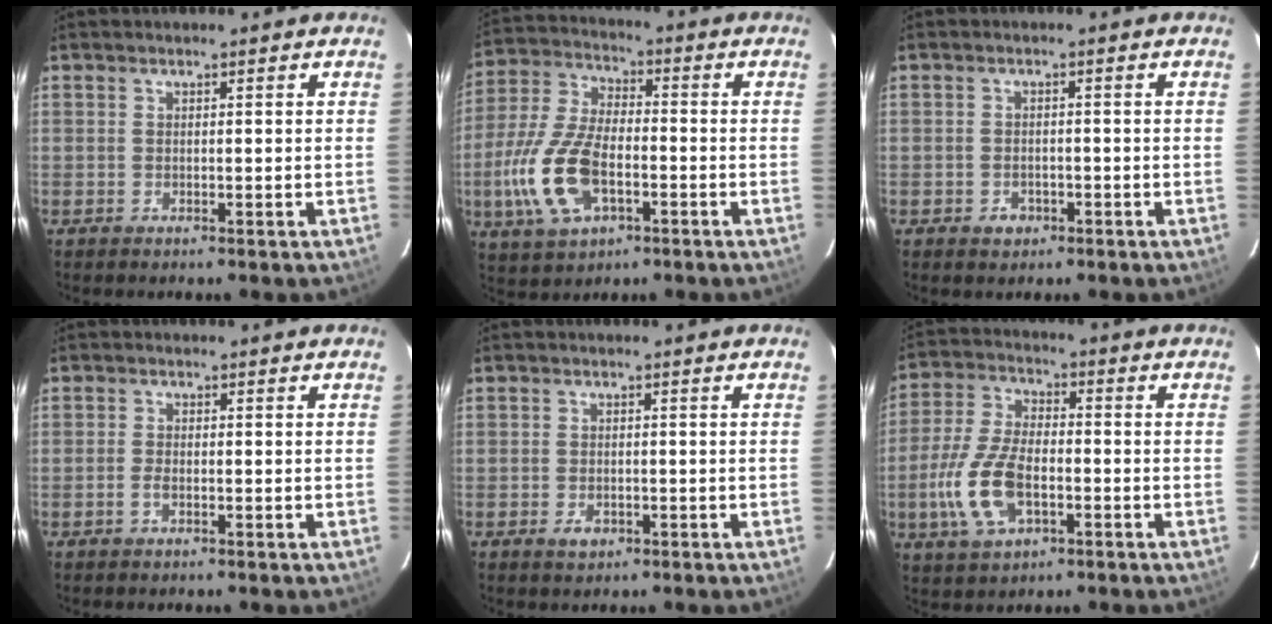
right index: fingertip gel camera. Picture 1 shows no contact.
{"total": 15.4, "force": [-4.7, 7.7, 12.5], "torque": [-0.284, -0.003, -0.086]}
{"total": 2.4, "force": [-1.2, 1.9, 0.8], "torque": [-0.014, 0.002, -0.012]}
{"total": 1.6, "force": [-0.7, 0.7, 1.2], "torque": [-0.029, 0.000, -0.014]}
{"total": 2.3, "force": [-1.0, 1.5, 1.4], "torque": [-0.024, -0.002, -0.014]}
{"total": 12.9, "force": [-3.8, 6.7, 10.4], "torque": [-0.232, 0.000, -0.068]}